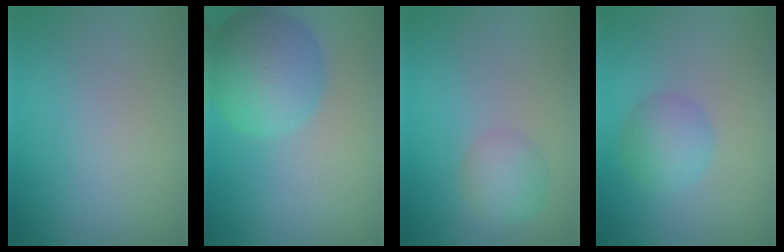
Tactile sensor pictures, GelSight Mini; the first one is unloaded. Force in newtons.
{"total": 6.4, "press": 6.4, "slide": 0.3}
{"total": 2.5, "press": 2.5, "slide": 0.1}
{"total": 3.5, "press": 3.5, "slide": 0.2}